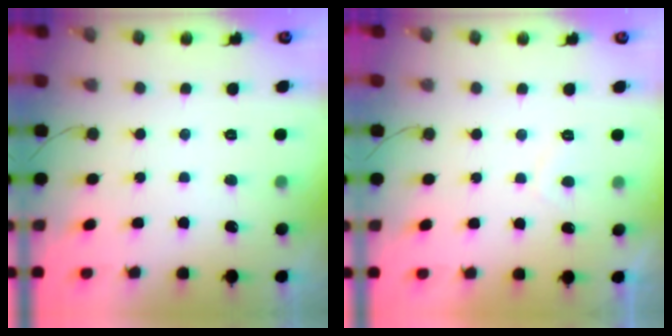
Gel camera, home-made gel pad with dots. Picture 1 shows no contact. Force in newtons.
{"total": 0.9, "press": 0.7, "slide": 0.6}